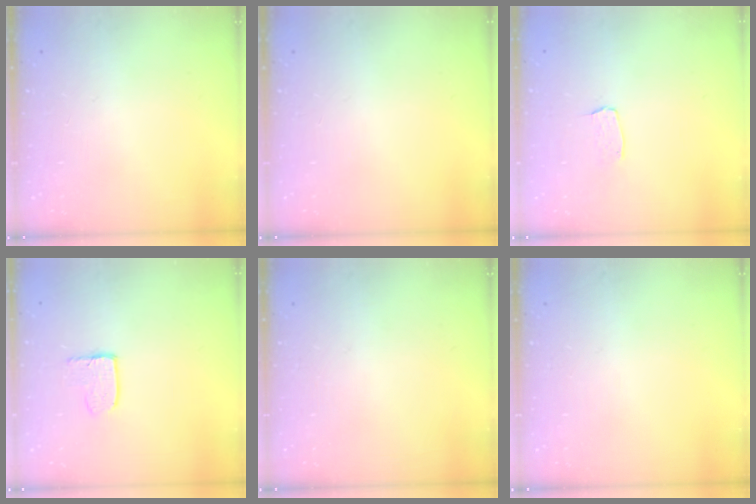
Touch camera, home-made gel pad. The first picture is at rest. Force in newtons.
{"total": 0.0}
{"total": 3.0, "press": 3.0, "slide": 0.2}
{"total": 3.7, "press": 3.7, "slide": 0.2}
{"total": 0.0}
{"total": 0.0}